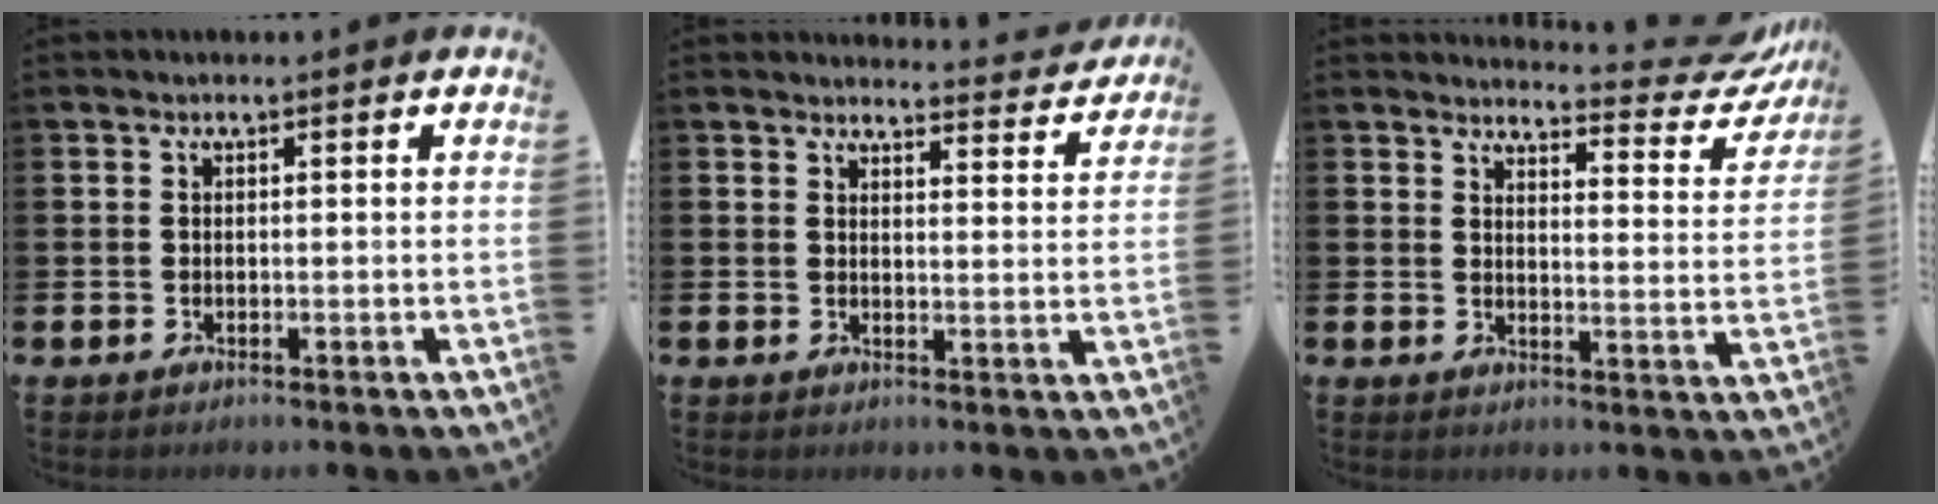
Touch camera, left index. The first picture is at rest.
{"total": 3.7, "force": [3.7, 0.1, 0.2], "torque": [0.010, -0.034, 0.060]}
{"total": 4.4, "force": [4.2, 0.9, 1.2], "torque": [-0.011, -0.043, 0.060]}